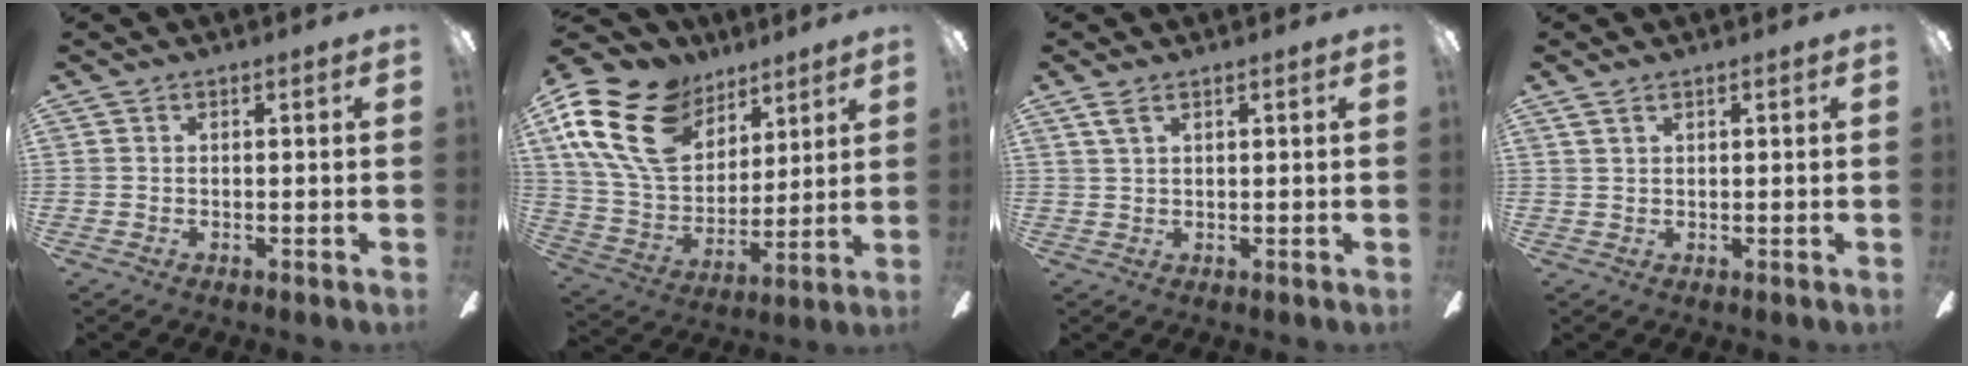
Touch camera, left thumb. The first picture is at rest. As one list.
[{"total": 22.3, "force": [11.7, 14.4, 12.4], "torque": [-0.263, -0.043, 0.219]}, {"total": 2.5, "force": [1.5, 1.0, 1.8], "torque": [-0.039, 0.003, 0.026]}, {"total": 1.6, "force": [1.1, 0.8, 1.0], "torque": [-0.022, 0.001, 0.019]}]